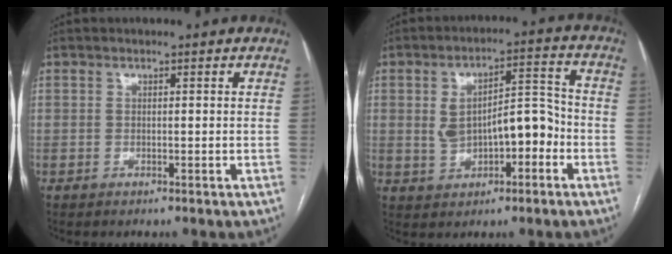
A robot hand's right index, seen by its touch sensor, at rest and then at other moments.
{"total": 9.5, "force": [-1.5, 4.1, 8.4], "torque": [-0.142, 0.033, -0.011]}